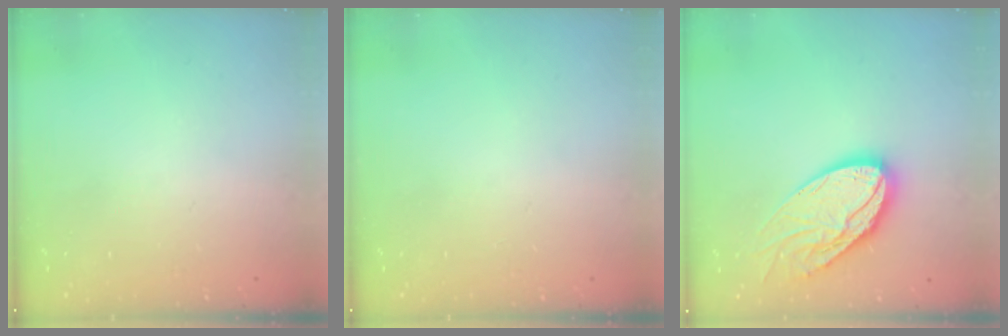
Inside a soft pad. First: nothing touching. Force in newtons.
{"total": 0.0}
{"total": 17.3, "press": 17.2, "slide": 1.6}